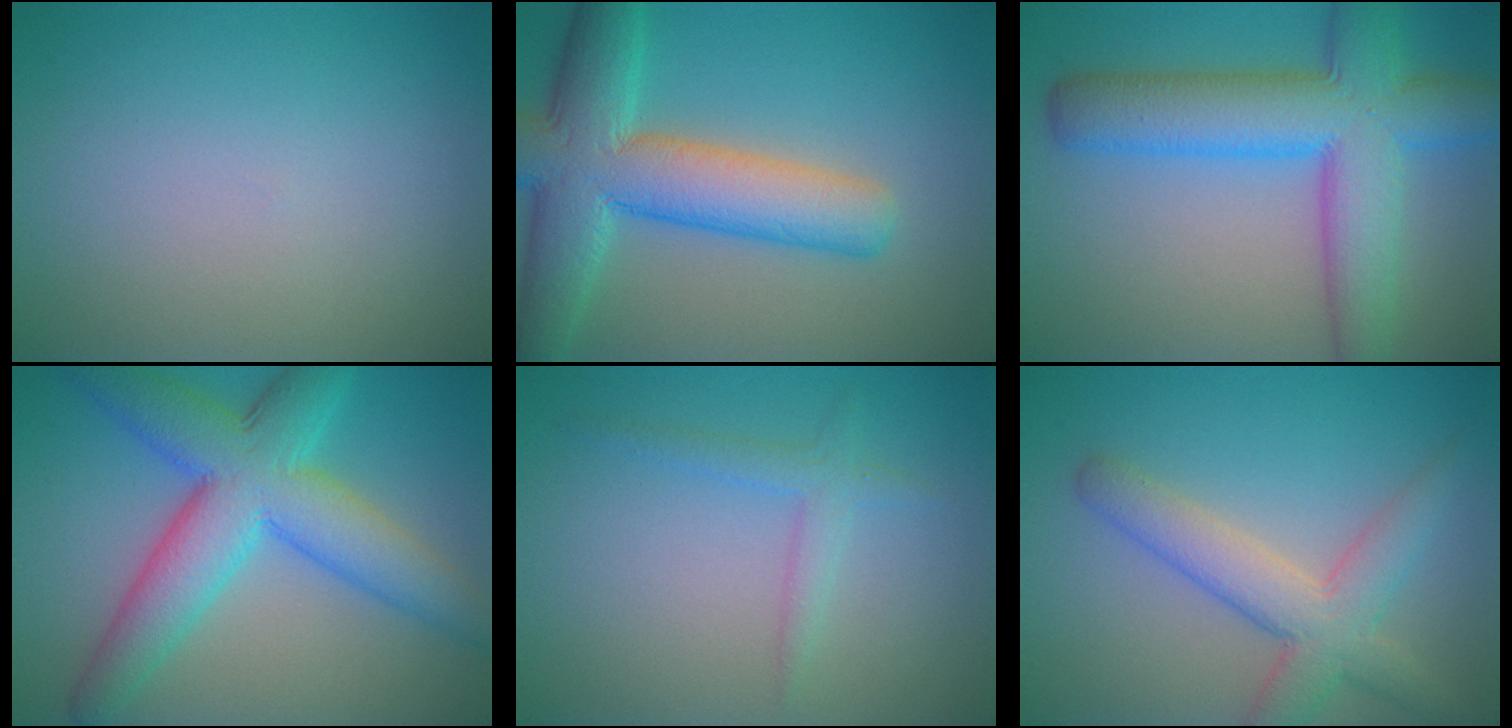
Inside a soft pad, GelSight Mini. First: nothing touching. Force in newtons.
{"total": 9.5, "press": 9.5, "slide": 0.4}
{"total": 9.6, "press": 9.6, "slide": 0.3}
{"total": 9.2, "press": 9.2, "slide": 0.2}
{"total": 1.9, "press": 1.9, "slide": 0.1}
{"total": 5.1, "press": 5.0, "slide": 0.3}